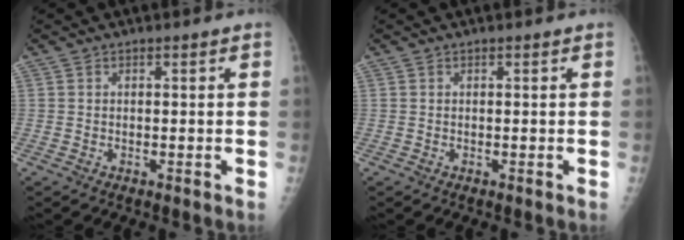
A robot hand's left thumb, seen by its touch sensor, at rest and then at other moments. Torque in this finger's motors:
{"motor_torque": [0.00, 0.00, 0.00, 0.00, 0.00]}